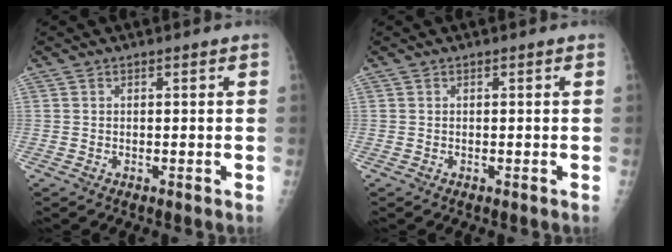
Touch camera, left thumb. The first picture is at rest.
{"total": 0.0}